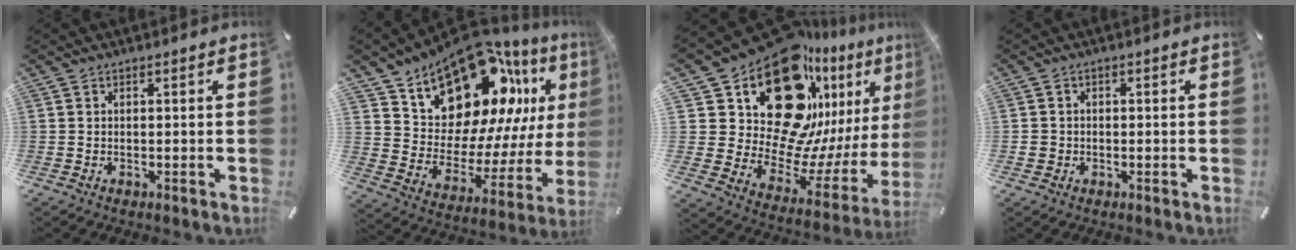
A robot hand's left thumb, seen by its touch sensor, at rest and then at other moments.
{"total": 20.5, "force": [15.1, 11.0, 8.5], "torque": [-0.118, -0.117, 0.268]}
{"total": 25.1, "force": [14.8, 14.2, 14.4], "torque": [-0.211, -0.147, 0.282]}
{"total": 2.2, "force": [-0.4, 2.1, 0.5], "torque": [-0.009, 0.005, -0.009]}